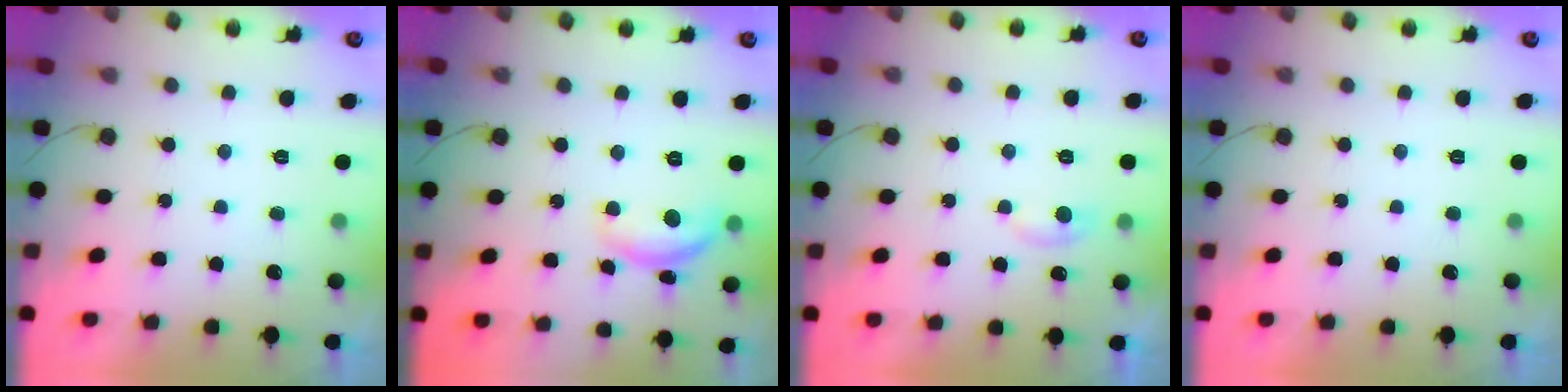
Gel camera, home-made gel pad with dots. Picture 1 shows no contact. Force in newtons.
{"total": 10.4, "press": 10.4, "slide": 0.6}
{"total": 4.2, "press": 4.2, "slide": 0.6}
{"total": 0.0}